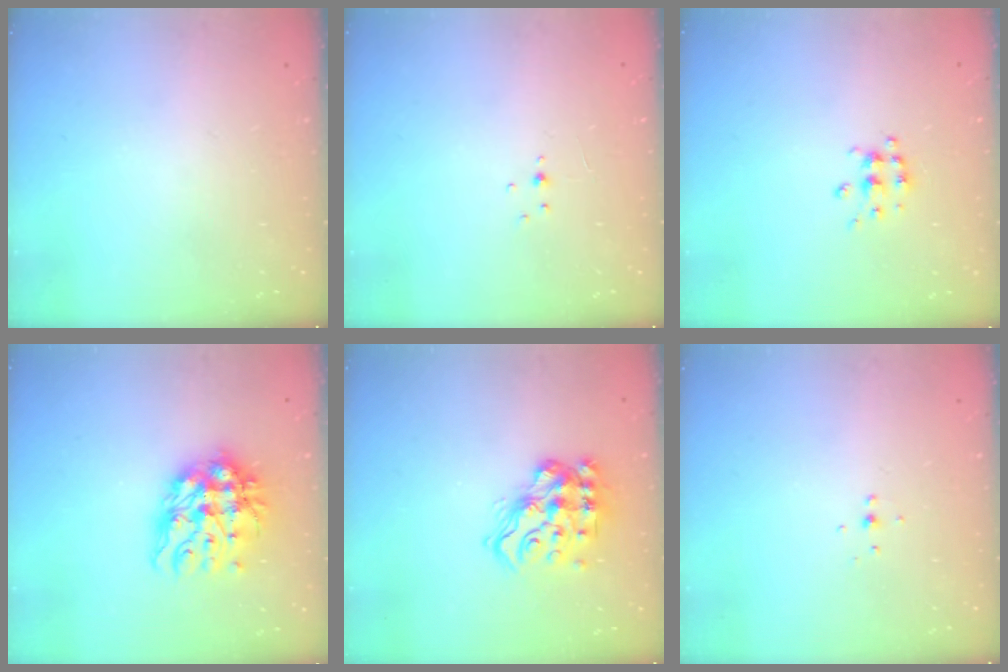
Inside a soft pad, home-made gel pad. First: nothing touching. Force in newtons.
{"total": 2.9, "press": 2.8, "slide": 0.9}
{"total": 5.7, "press": 5.7, "slide": 0.5}
{"total": 13.6, "press": 13.5, "slide": 1.0}
{"total": 16.7, "press": 16.3, "slide": 3.8}
{"total": 4.2, "press": 4.2, "slide": 0.7}